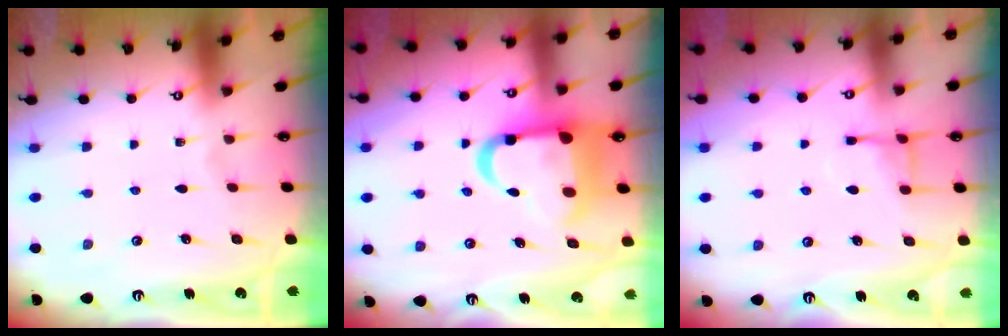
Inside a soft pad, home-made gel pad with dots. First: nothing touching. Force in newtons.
{"total": 15.1, "press": 14.9, "slide": 2.5}
{"total": 7.7, "press": 7.7, "slide": 0.4}